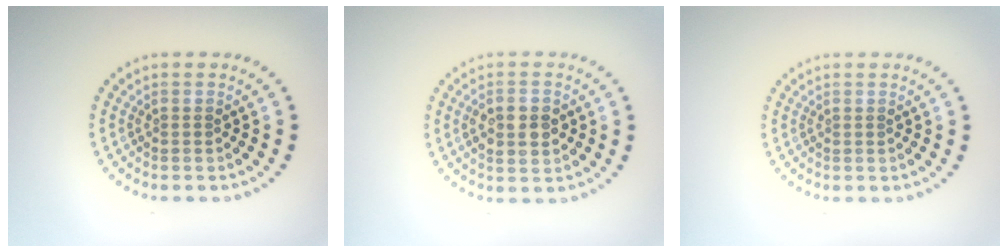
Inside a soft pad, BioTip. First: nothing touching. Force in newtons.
{"total": 3.8, "press": 3.8, "slide": 0.4}
{"total": 0.0}